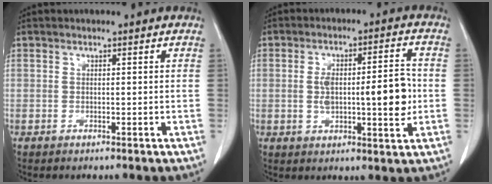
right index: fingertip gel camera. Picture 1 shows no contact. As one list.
[{"total": 10.6, "force": [-0.5, 2.7, 10.2], "torque": [-0.165, 0.015, -0.004]}]